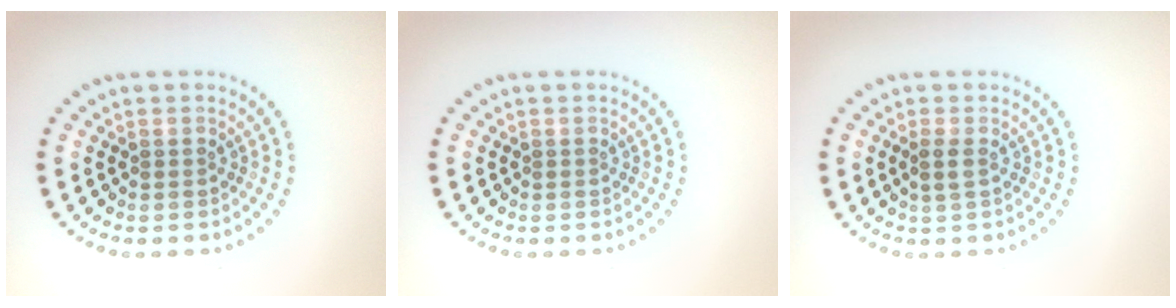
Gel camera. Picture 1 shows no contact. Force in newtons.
{"total": 0.0}
{"total": 1.1, "press": 1.0, "slide": 0.3}